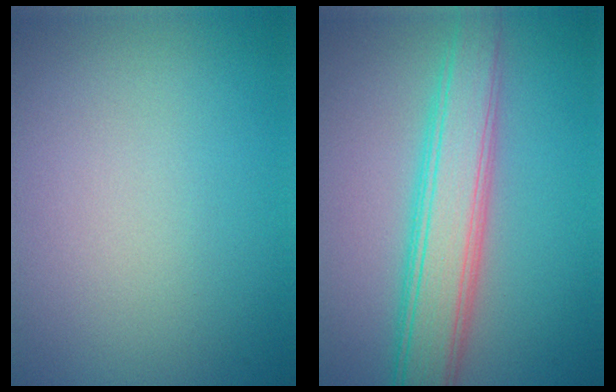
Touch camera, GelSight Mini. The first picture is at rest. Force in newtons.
{"total": 6.0, "press": 6.0, "slide": 0.1}